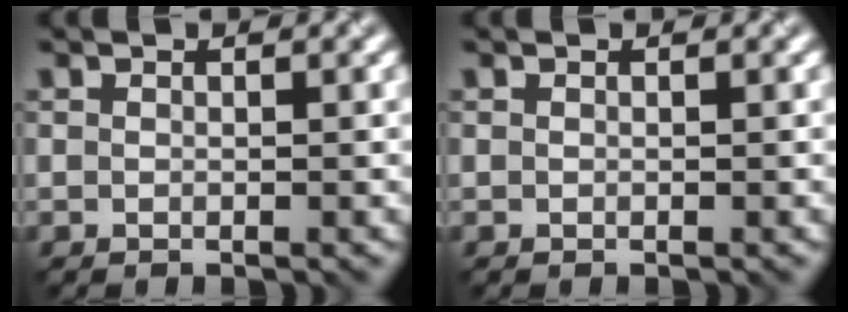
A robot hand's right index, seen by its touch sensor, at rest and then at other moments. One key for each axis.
{"total": 0.0}